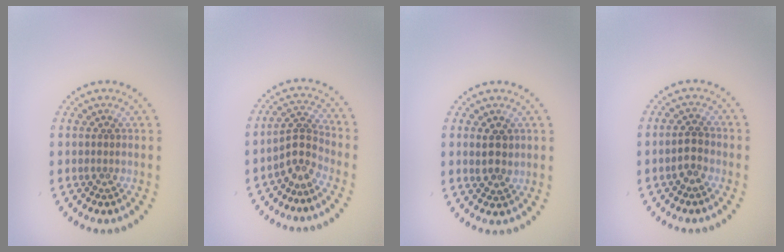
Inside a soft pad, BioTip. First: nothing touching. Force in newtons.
{"total": 2.7, "press": 1.9, "slide": 1.9}
{"total": 2.2, "press": 2.1, "slide": 0.5}
{"total": 1.9, "press": 1.8, "slide": 0.6}